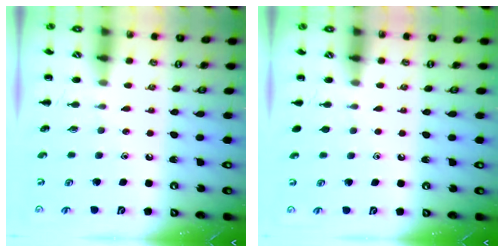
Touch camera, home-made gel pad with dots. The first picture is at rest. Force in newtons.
{"total": 1.1, "press": 1.1, "slide": 0.2}